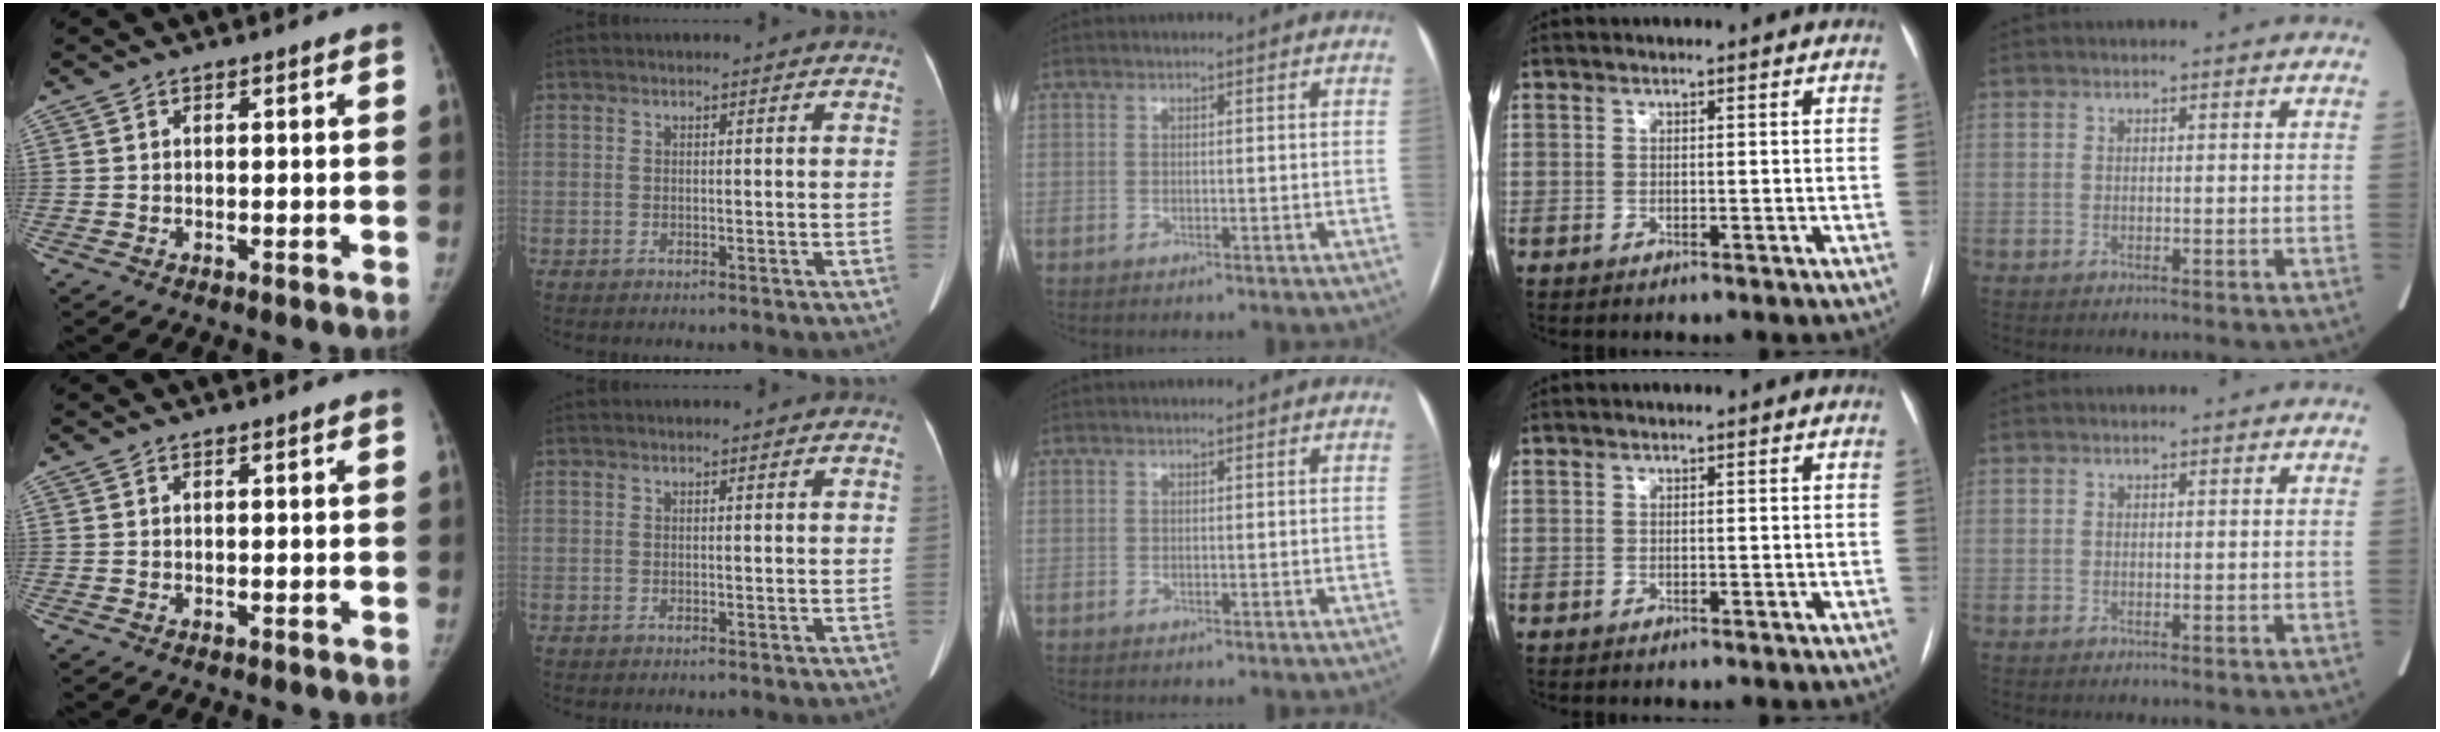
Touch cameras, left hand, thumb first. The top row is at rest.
{}